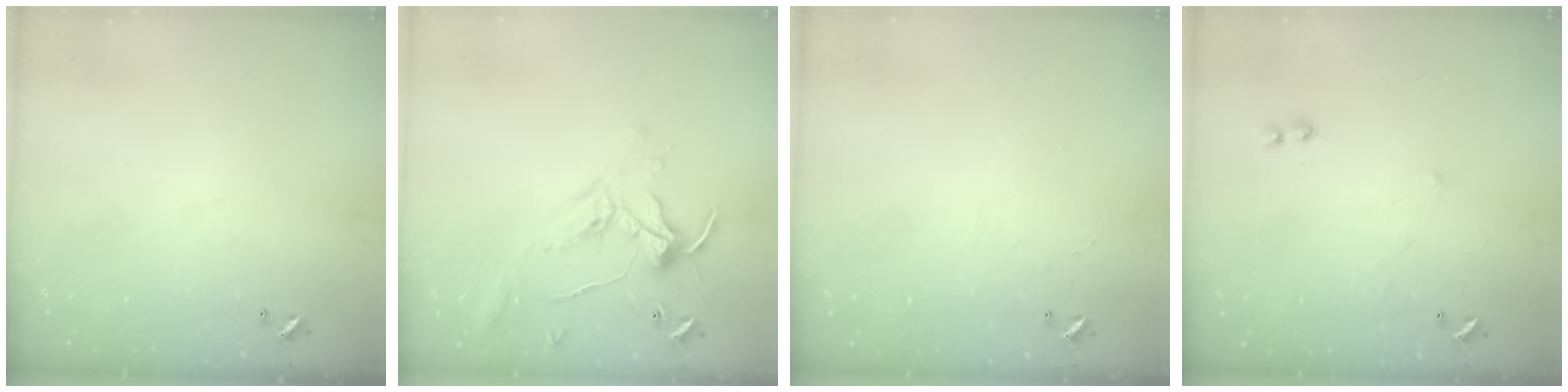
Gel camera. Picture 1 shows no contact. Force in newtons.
{"total": 0.8, "press": 0.8, "slide": 0.2}
{"total": 0.9, "press": 0.7, "slide": 0.5}
{"total": 2.4, "press": 2.3, "slide": 0.5}